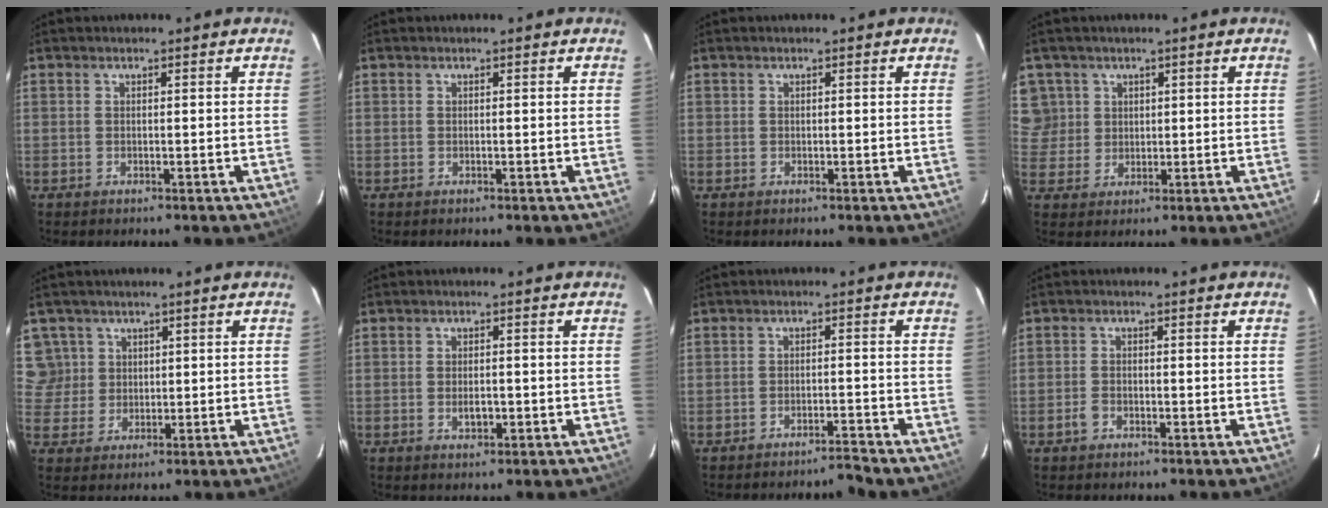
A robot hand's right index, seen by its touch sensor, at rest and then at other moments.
{"total": 0.0}
{"total": 0.0}
{"total": 6.0, "force": [2.3, 5.5, 0.5], "torque": [0.002, 0.017, 0.047]}
{"total": 5.4, "force": [2.1, 5.0, 0.3], "torque": [0.009, 0.017, 0.042]}
{"total": 2.4, "force": [-0.6, 1.3, 2.0], "torque": [-0.034, 0.000, -0.009]}
{"total": 2.9, "force": [-2.9, -0.1, 0.4], "torque": [-0.015, 0.001, -0.041]}
{"total": 1.9, "force": [-1.2, 1.2, 0.9], "torque": [-0.020, 0.003, -0.023]}